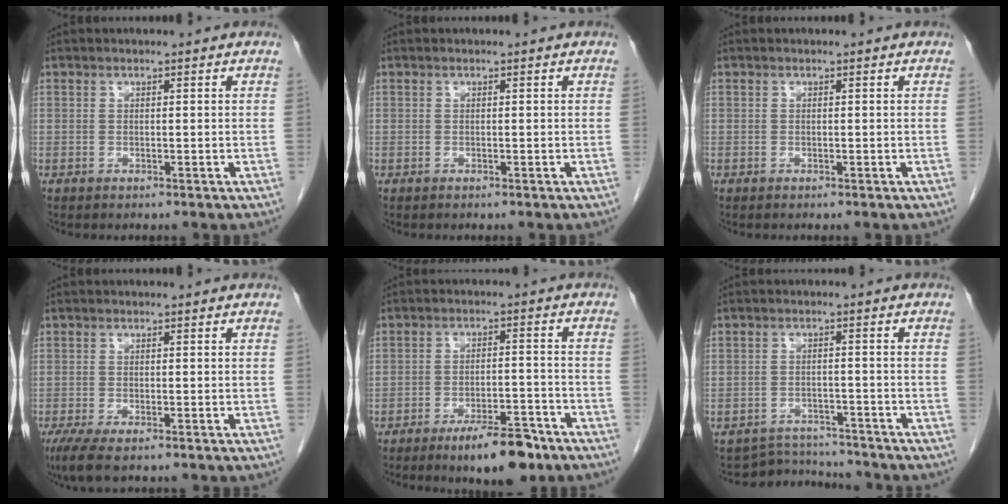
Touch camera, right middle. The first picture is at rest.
{"total": 0.0}
{"total": 0.0}
{"total": 3.9, "force": [-2.4, 0.8, 2.9], "torque": [-0.057, -0.013, -0.042]}
{"total": 8.7, "force": [-6.1, 2.2, 5.9], "torque": [-0.083, -0.003, -0.093]}
{"total": 5.1, "force": [-4.9, 0.4, -1.1], "torque": [0.018, 0.011, -0.077]}